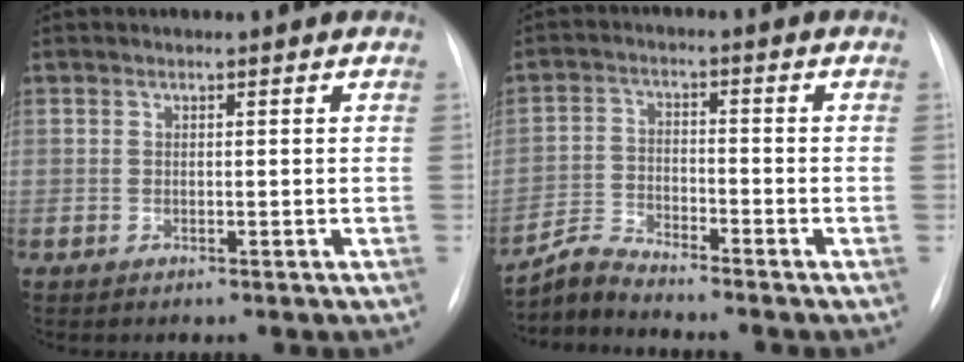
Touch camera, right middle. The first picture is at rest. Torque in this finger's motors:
{"motor_torque": [-0.22, -0.06, -0.02, -0.01]}